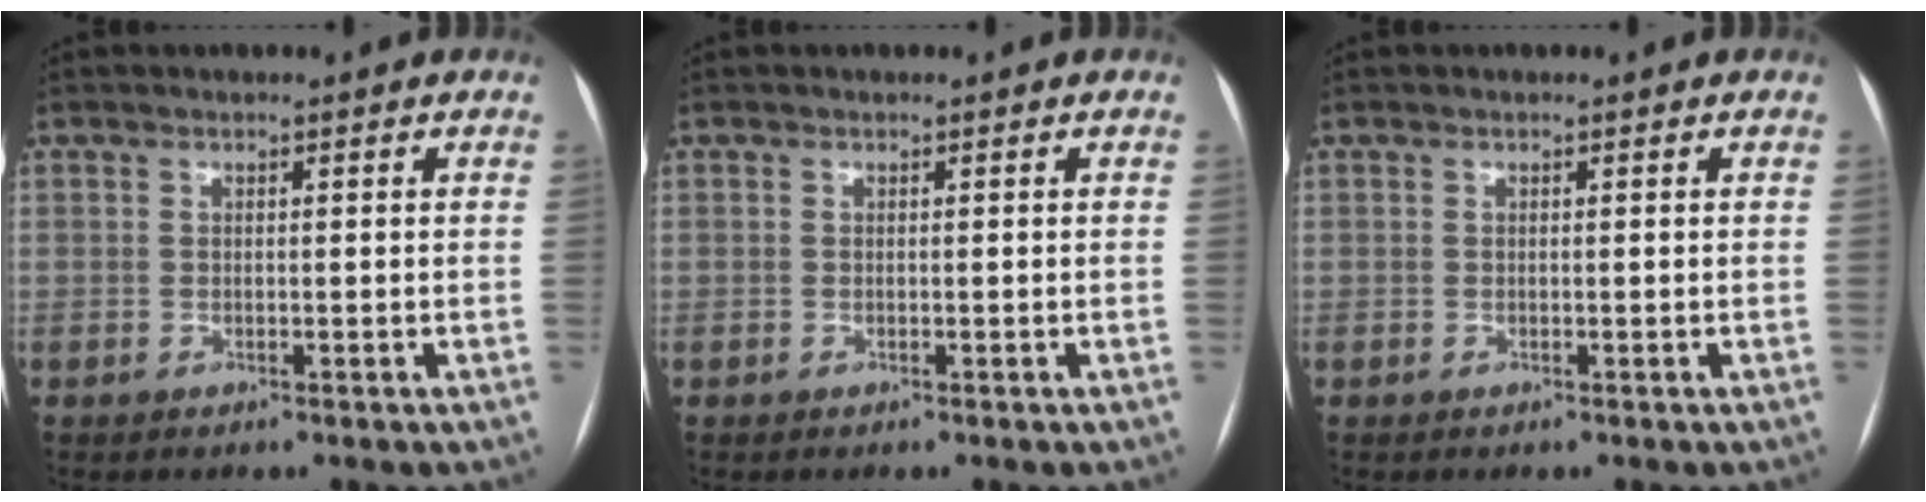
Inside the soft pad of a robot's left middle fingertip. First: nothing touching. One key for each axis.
{"total": 0.0}
{"total": 0.0}